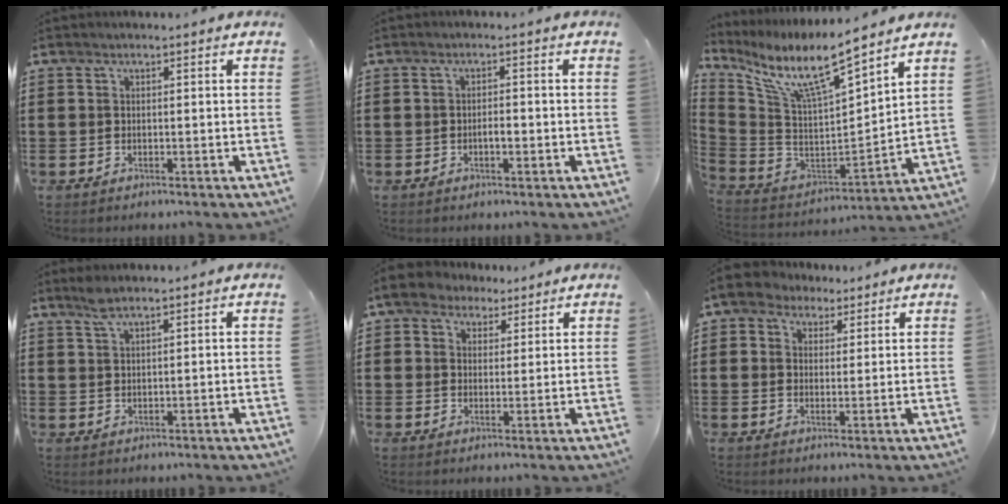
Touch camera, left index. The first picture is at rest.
{"total": 1.8, "force": [-0.5, 0.6, 1.6], "torque": [-0.032, 0.003, -0.009]}
{"total": 10.7, "force": [8.2, 1.3, 6.7], "torque": [-0.162, -0.062, 0.138]}
{"total": 2.5, "force": [1.9, 0.3, 1.7], "torque": [-0.037, 0.002, 0.034]}
{"total": 4.6, "force": [2.9, 3.2, 1.4], "torque": [-0.047, 0.010, 0.053]}
{"total": 3.7, "force": [2.2, 2.8, 0.7], "torque": [-0.031, 0.011, 0.040]}